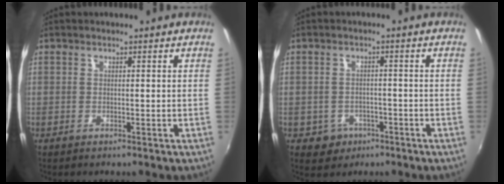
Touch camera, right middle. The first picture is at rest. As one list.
[{"total": 4.9, "force": [-2.1, 4.3, 1.0], "torque": [-0.035, 0.003, -0.023]}]